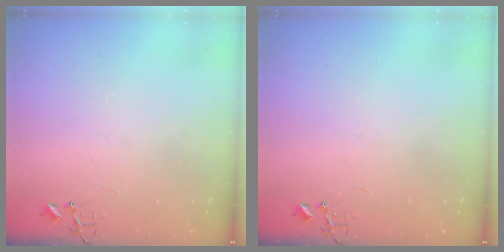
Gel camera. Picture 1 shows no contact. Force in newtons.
{"total": 0.0}